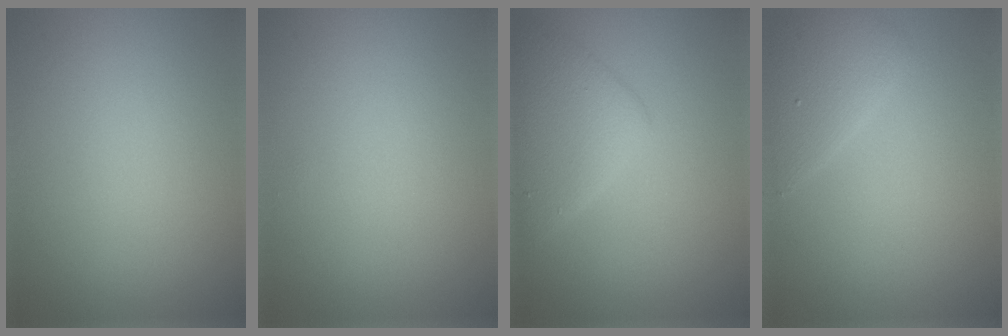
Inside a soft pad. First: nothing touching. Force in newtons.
{"total": 0.0}
{"total": 4.2, "press": 4.2, "slide": 0.0}
{"total": 2.7, "press": 2.7, "slide": 0.2}